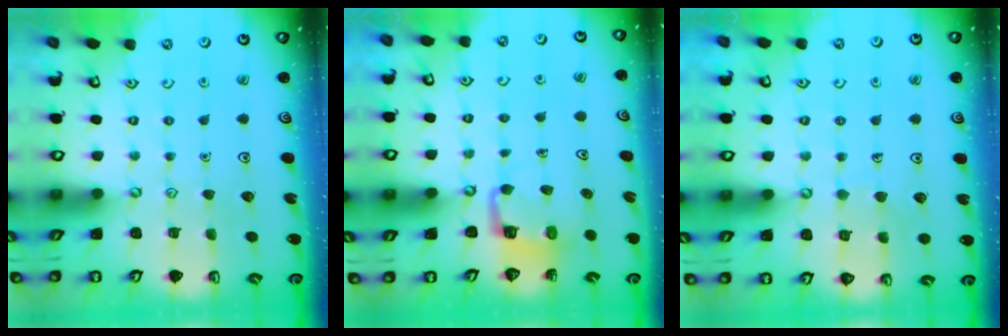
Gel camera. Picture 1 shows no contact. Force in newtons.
{"total": 3.8, "press": 3.8, "slide": 0.1}
{"total": 5.1, "press": 5.0, "slide": 0.4}